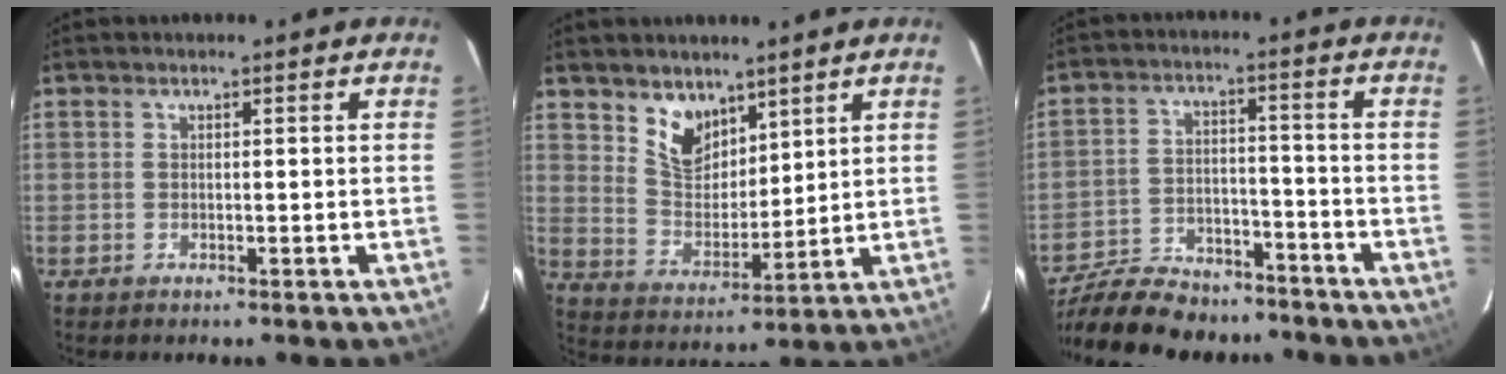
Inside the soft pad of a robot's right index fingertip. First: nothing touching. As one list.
[{"total": 8.4, "force": [5.8, 5.0, 3.5], "torque": [-0.058, 0.003, 0.118]}, {"total": 19.0, "force": [-15.8, 7.6, 7.2], "torque": [-0.170, 0.006, -0.238]}]